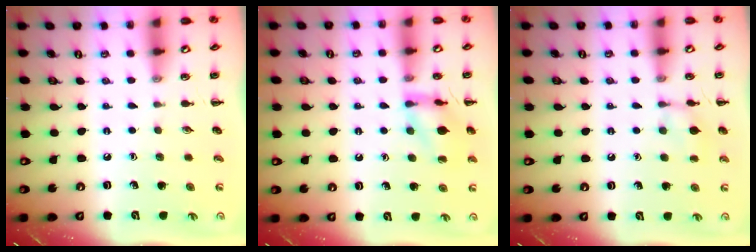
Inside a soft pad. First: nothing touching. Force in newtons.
{"total": 12.6, "press": 12.6, "slide": 0.6}
{"total": 7.8, "press": 7.6, "slide": 1.5}